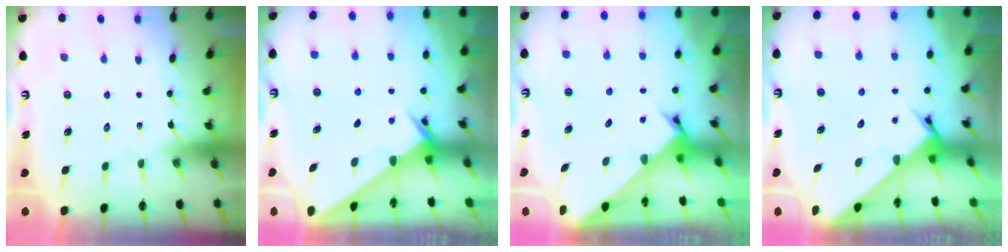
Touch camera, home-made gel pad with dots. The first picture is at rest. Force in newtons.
{"total": 2.0, "press": 2.0, "slide": 0.1}
{"total": 2.7, "press": 2.6, "slide": 0.3}
{"total": 3.2, "press": 3.2, "slide": 0.2}